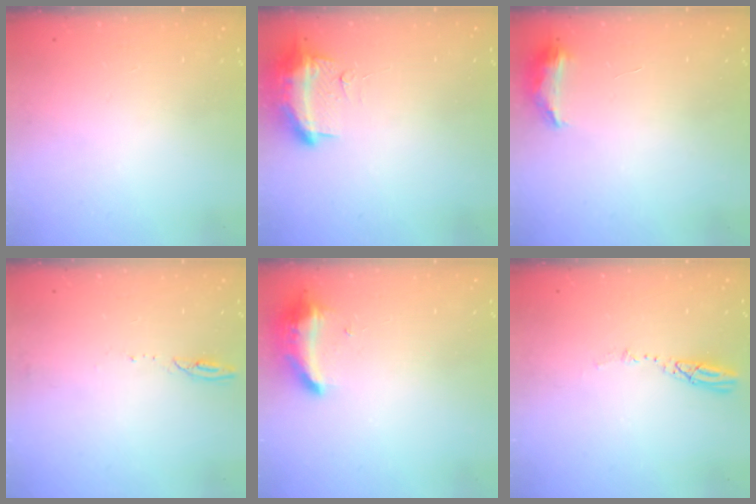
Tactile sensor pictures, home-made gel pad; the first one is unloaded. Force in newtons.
{"total": 18.7, "press": 12.4, "slide": 14.0}
{"total": 6.6, "press": 6.6, "slide": 0.6}
{"total": 4.0, "press": 4.0, "slide": 0.6}
{"total": 8.7, "press": 8.6, "slide": 1.2}
{"total": 4.4, "press": 4.4, "slide": 0.4}